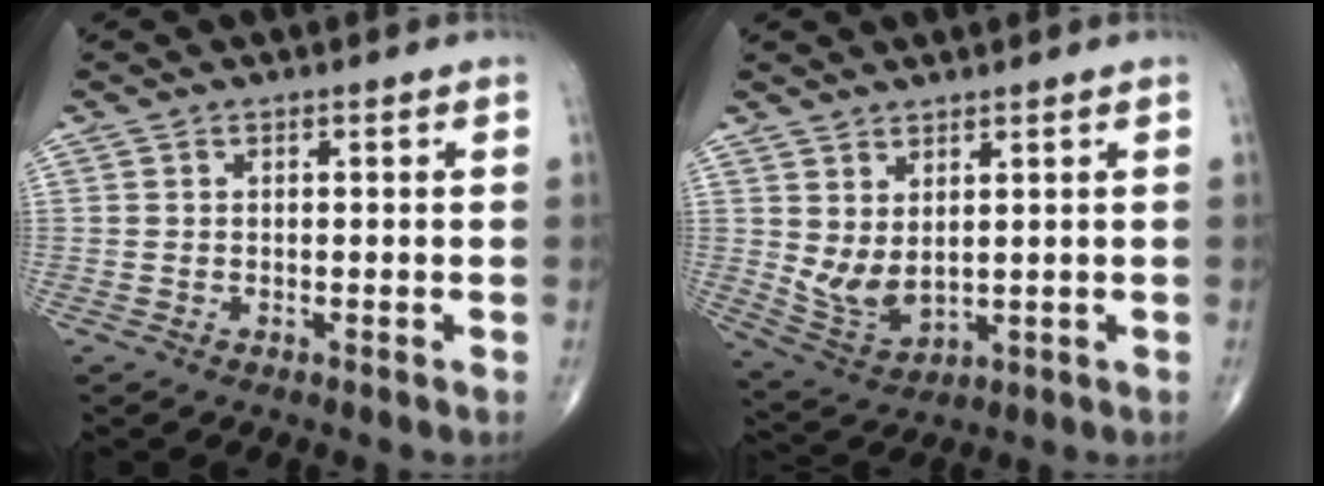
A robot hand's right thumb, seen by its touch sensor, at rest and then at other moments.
{"total": 6.5, "force": [1.8, 3.3, 5.2], "torque": [-0.098, -0.024, 0.053]}